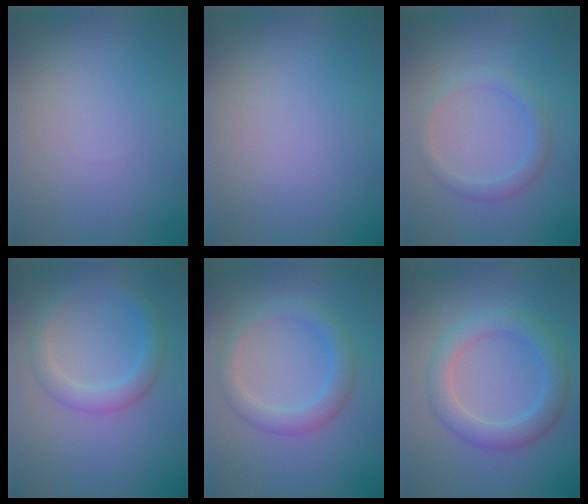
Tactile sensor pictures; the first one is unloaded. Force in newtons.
{"total": 0.0}
{"total": 2.1, "press": 2.1, "slide": 0.1}
{"total": 2.8, "press": 2.8, "slide": 0.1}
{"total": 3.1, "press": 3.1, "slide": 0.2}
{"total": 4.2, "press": 4.2, "slide": 0.2}